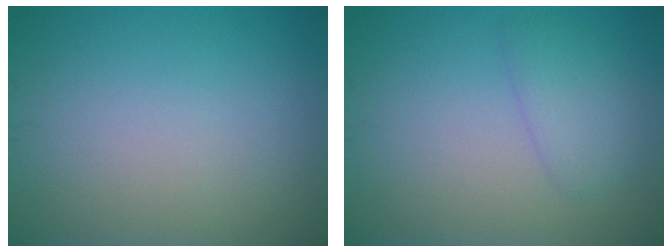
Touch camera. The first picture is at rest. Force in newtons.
{"total": 2.2, "press": 2.2, "slide": 0.1}